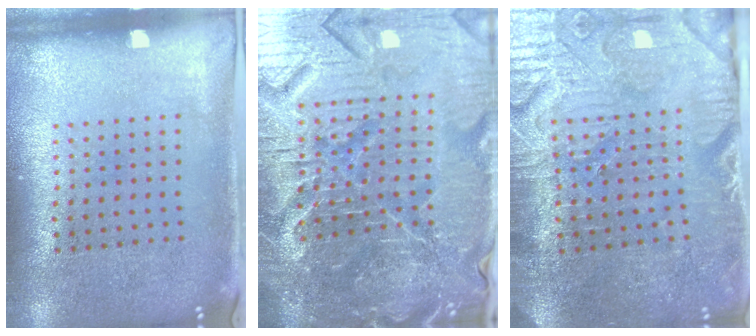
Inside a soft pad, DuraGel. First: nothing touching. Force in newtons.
{"total": 7.2, "press": 6.5, "slide": 3.3}
{"total": 4.0, "press": 3.9, "slide": 1.0}